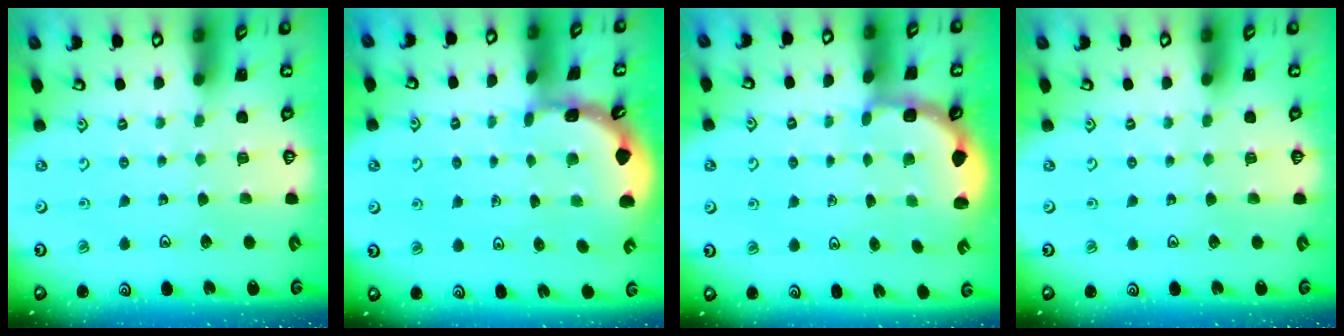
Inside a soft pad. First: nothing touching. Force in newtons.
{"total": 1.8, "press": 1.8, "slide": 0.1}
{"total": 2.7, "press": 2.4, "slide": 1.4}
{"total": 0.0}